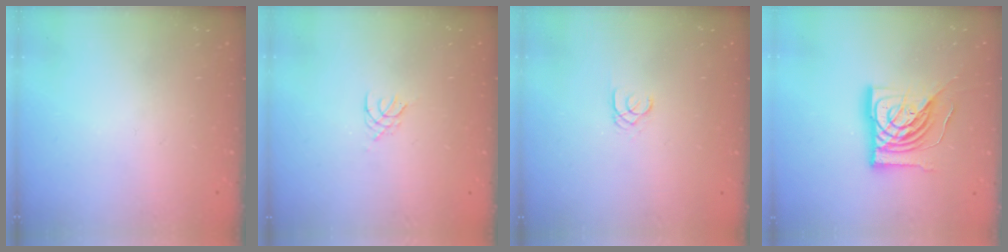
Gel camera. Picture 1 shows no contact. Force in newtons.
{"total": 2.0, "press": 1.9, "slide": 0.4}
{"total": 1.8, "press": 1.7, "slide": 0.2}
{"total": 18.1, "press": 18.0, "slide": 2.4}